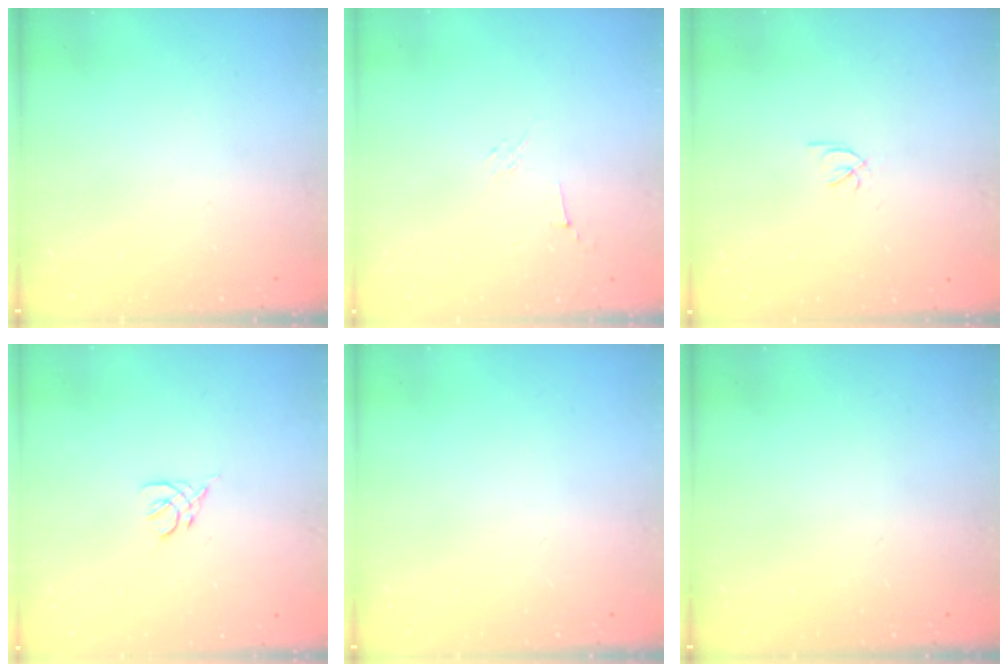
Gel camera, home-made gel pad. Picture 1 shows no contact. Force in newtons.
{"total": 2.9, "press": 2.8, "slide": 0.8}
{"total": 2.1, "press": 2.1, "slide": 0.4}
{"total": 2.2, "press": 2.1, "slide": 0.6}
{"total": 0.0}
{"total": 0.0}